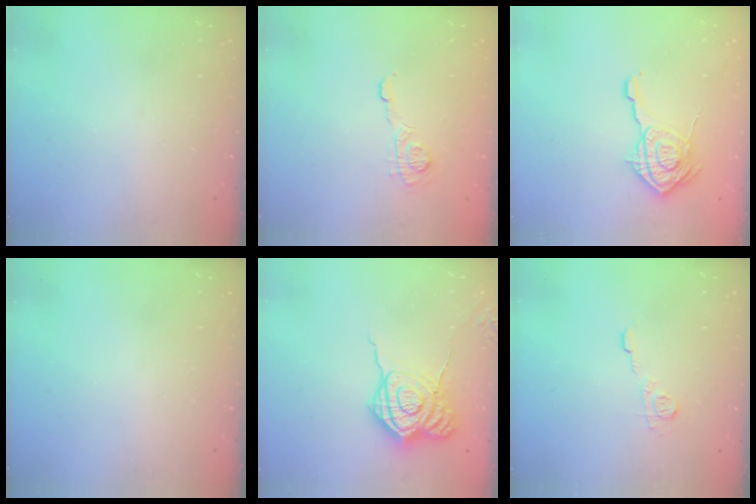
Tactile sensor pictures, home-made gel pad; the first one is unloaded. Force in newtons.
{"total": 8.1, "press": 8.1, "slide": 0.7}
{"total": 15.4, "press": 15.4, "slide": 0.7}
{"total": 0.0}
{"total": 14.3, "press": 14.3, "slide": 1.1}
{"total": 7.0, "press": 7.0, "slide": 0.6}